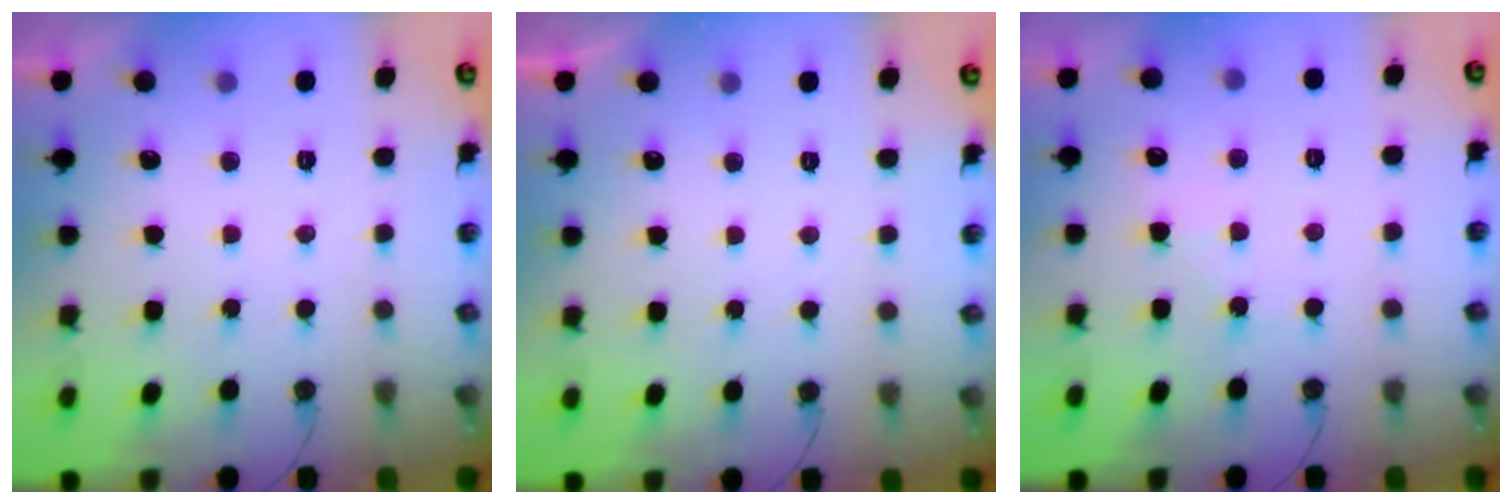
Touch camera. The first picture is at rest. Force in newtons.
{"total": 0.0}
{"total": 6.0, "press": 6.0, "slide": 0.8}